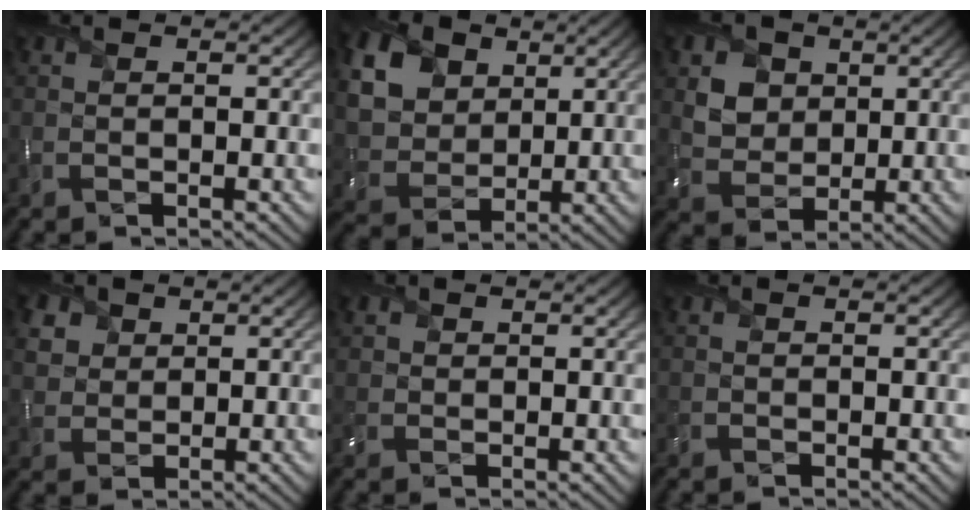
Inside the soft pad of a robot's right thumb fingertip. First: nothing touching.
{"total": 14.0, "force": [6.0, 10.4, 7.3], "torque": [-0.204, 0.019, 0.126]}
{"total": 5.7, "force": [2.1, 4.6, 2.5], "torque": [-0.079, -0.010, 0.032]}
{"total": 4.9, "force": [2.6, 3.7, 1.8], "torque": [-0.075, -0.001, 0.058]}
{"total": 2.0, "force": [1.0, 1.6, 0.5], "torque": [-0.021, 0.003, 0.019]}
{"total": 0.7, "force": [0.3, 0.5, 0.4], "torque": [-0.014, 0.002, 0.005]}